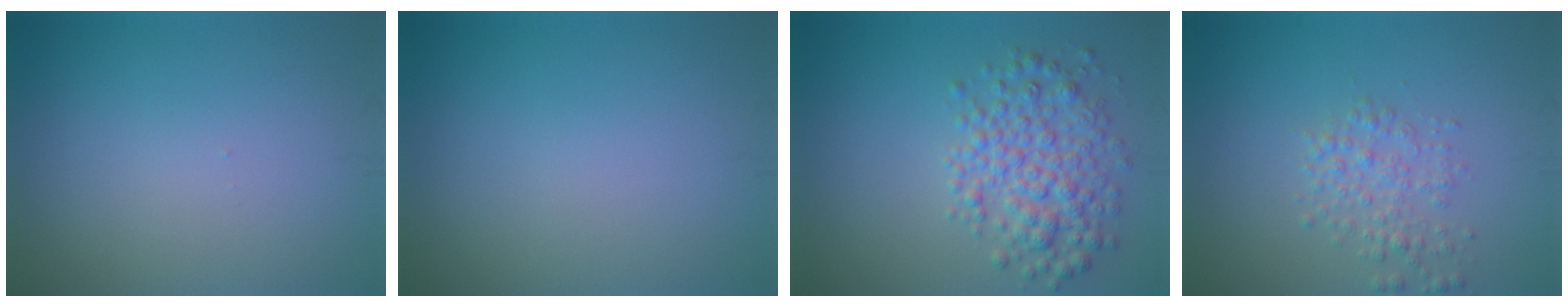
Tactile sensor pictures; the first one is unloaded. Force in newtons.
{"total": 0.0}
{"total": 4.8, "press": 4.8, "slide": 0.1}
{"total": 2.5, "press": 2.5, "slide": 0.1}